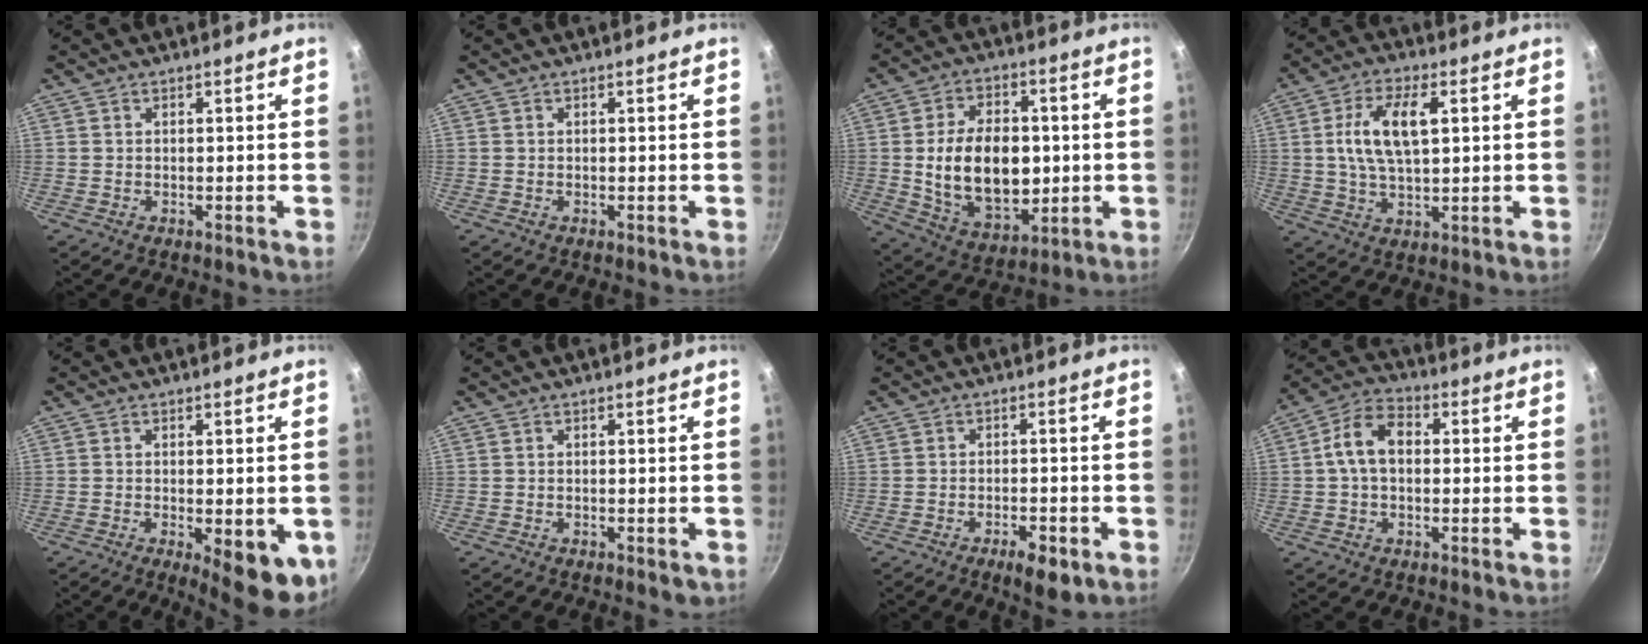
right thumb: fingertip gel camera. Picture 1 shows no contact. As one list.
[{"total": 0.0}, {"total": 18.3, "force": [-0.2, 12.1, 13.8], "torque": [-0.204, 0.001, 0.011]}, {"total": 11.2, "force": [2.2, 5.3, 9.6], "torque": [-0.174, 0.007, 0.038]}, {"total": 10.7, "force": [-3.1, 3.7, 9.5], "torque": [-0.099, -0.003, -0.031]}, {"total": 1.5, "force": [-0.7, 0.6, 1.2], "torque": [-0.018, -0.003, -0.009]}, {"total": 5.8, "force": [-3.0, 2.0, 4.5], "torque": [-0.064, 0.015, -0.040]}, {"total": 8.8, "force": [0.5, 6.0, 6.5], "torque": [-0.105, 0.027, -0.005]}]